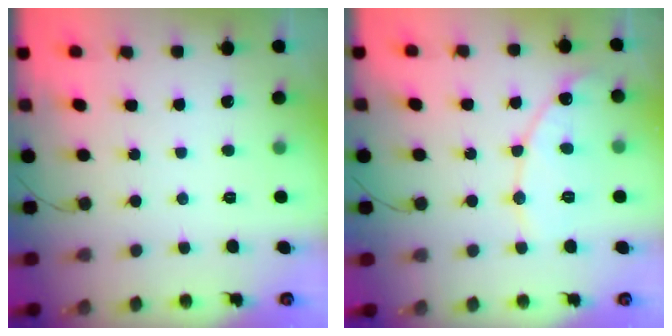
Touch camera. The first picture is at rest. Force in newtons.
{"total": 10.6, "press": 10.5, "slide": 0.8}